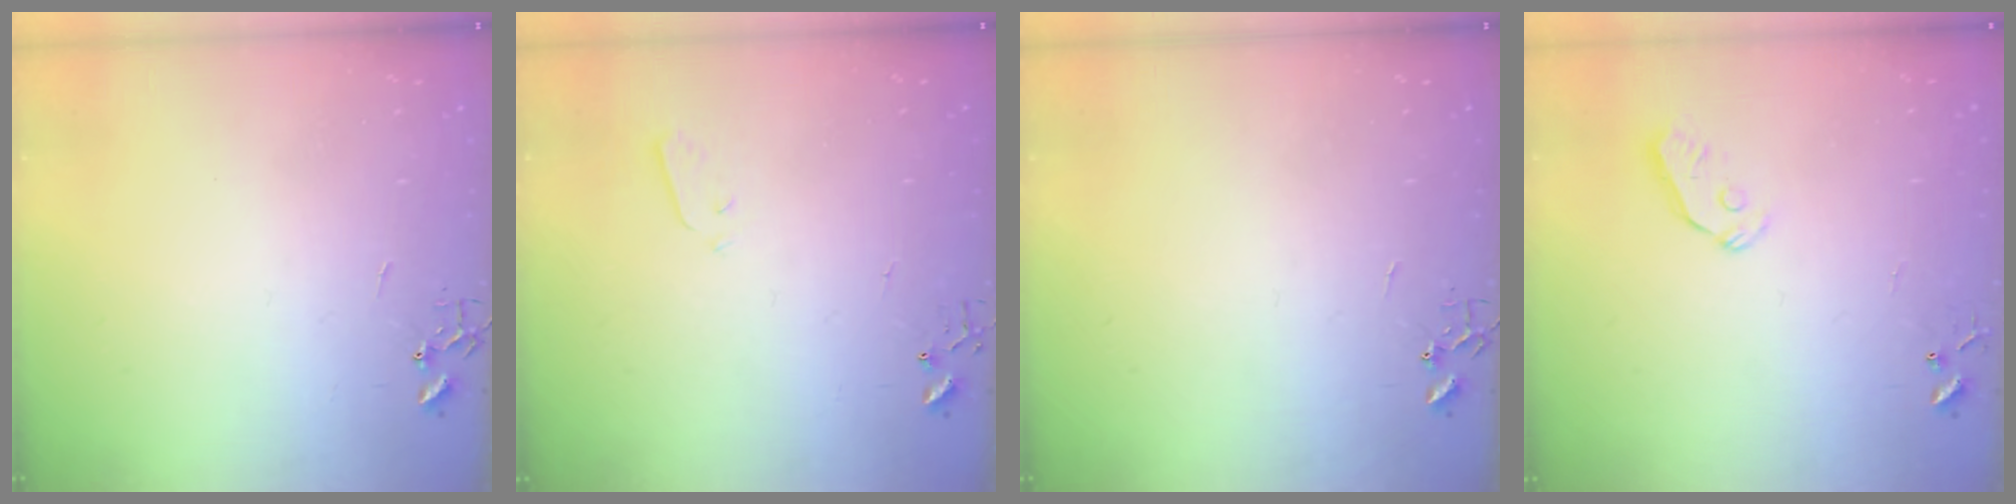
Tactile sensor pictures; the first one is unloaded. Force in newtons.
{"total": 2.8, "press": 2.7, "slide": 0.4}
{"total": 0.0}
{"total": 3.0, "press": 3.0, "slide": 0.3}